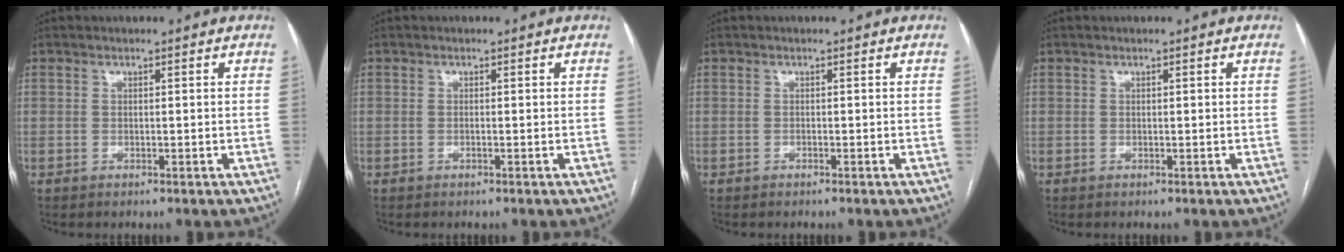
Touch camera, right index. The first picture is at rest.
{"total": 0.0}
{"total": 0.0}
{"total": 0.0}